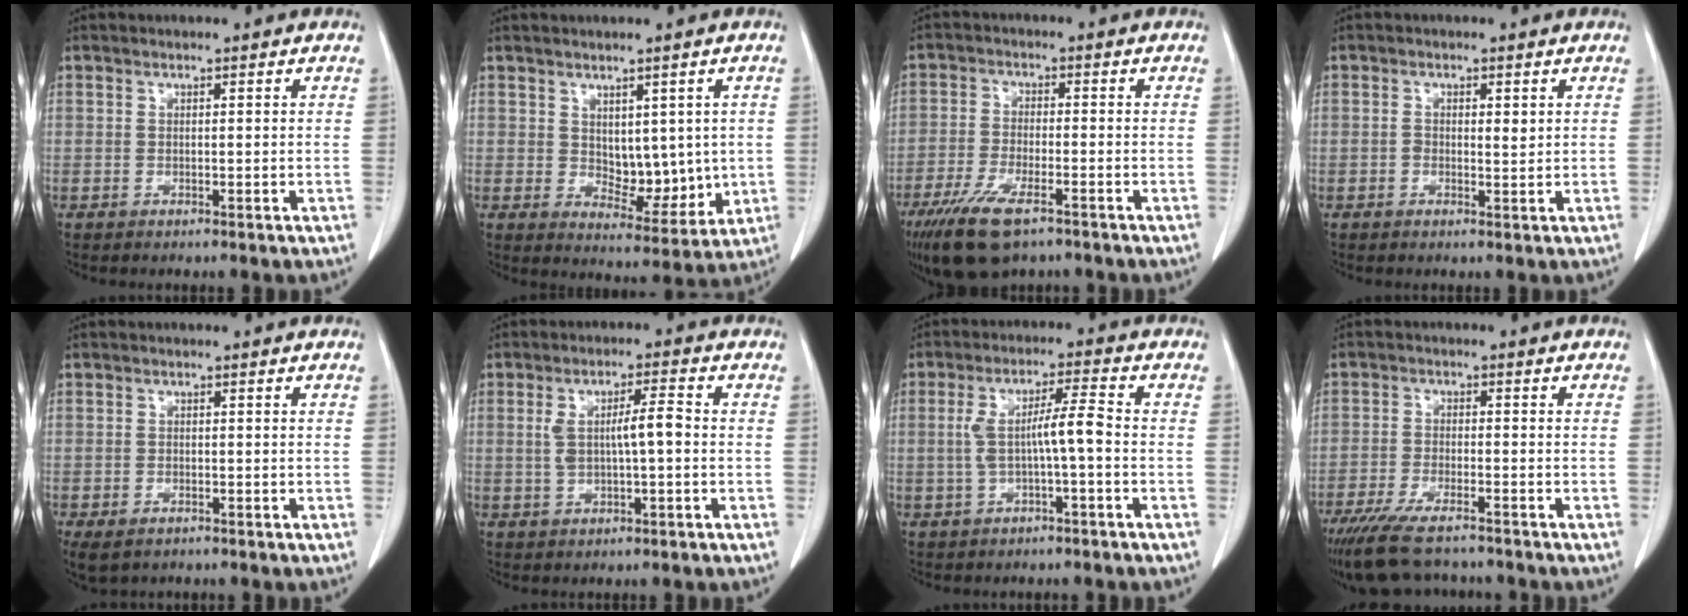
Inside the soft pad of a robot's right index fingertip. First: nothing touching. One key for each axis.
{"total": 7.6, "fx": 0.8, "fy": 4.4, "fz": 6.2, "tx": -0.078, "ty": -0.008, "tz": 0.029}
{"total": 10.3, "fx": -6.7, "fy": 3.2, "fz": 7.1, "tx": -0.136, "ty": -0.020, "tz": -0.116}
{"total": 2.0, "fx": 0.4, "fy": 1.1, "fz": 1.7, "tx": -0.027, "ty": -0.002, "tz": 0.005}
{"total": 4.0, "fx": -2.2, "fy": 2.5, "fz": 2.1, "tx": -0.043, "ty": -0.008, "tz": -0.030}
{"total": 5.9, "fx": 0.2, "fy": 1.2, "fz": 5.8, "tx": -0.110, "ty": 0.015, "tz": 0.005}
{"total": 6.6, "fx": -0.7, "fy": 0.5, "fz": 6.5, "tx": -0.128, "ty": 0.020, "tz": -0.010}
{"total": 11.7, "fx": -9.7, "fy": 2.7, "fz": 6.0, "tx": -0.103, "ty": -0.024, "tz": -0.156}